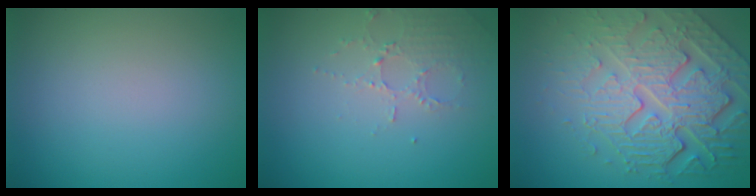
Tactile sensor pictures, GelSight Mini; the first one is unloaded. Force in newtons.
{"total": 2.1, "press": 2.1, "slide": 0.4}
{"total": 8.0, "press": 6.0, "slide": 5.3}